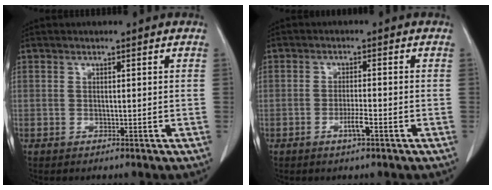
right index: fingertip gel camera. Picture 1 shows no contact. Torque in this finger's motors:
{"motor_torque": [0.57, -0.27, 0.23, 0.07]}